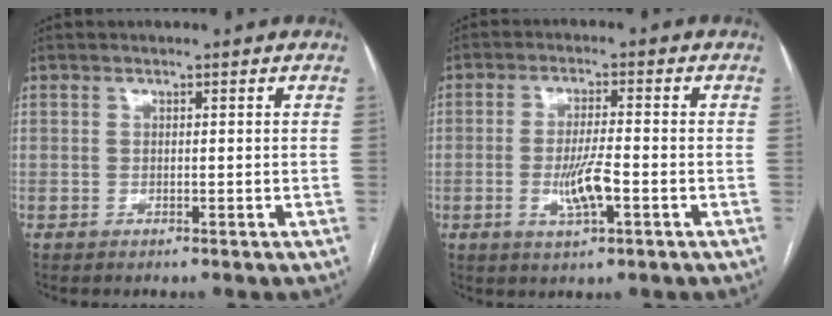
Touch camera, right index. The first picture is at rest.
{"total": 5.8, "force": [-1.7, 0.7, 5.5], "torque": [-0.110, -0.008, -0.029]}